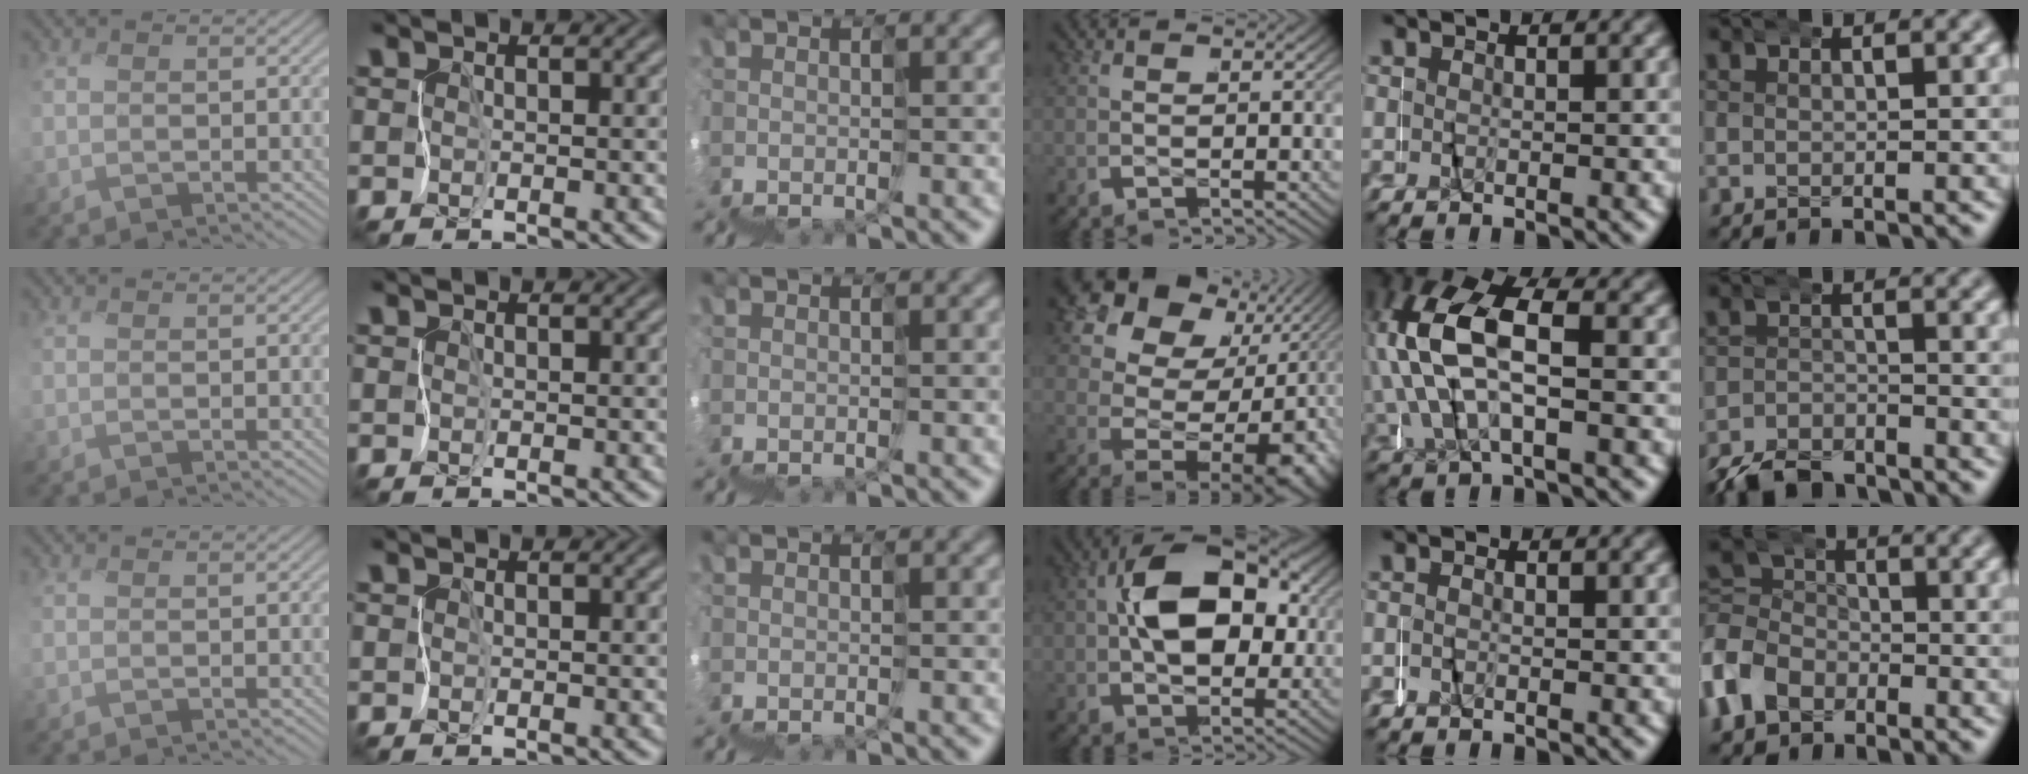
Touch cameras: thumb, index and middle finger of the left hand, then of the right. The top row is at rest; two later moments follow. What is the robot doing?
{"motion": "wrap", "object": "netting"}